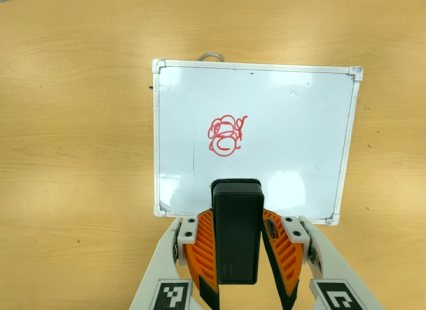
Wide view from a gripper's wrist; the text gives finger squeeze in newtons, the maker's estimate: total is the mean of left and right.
{"total": 6.0, "left": 4.8, "right": 7.1}